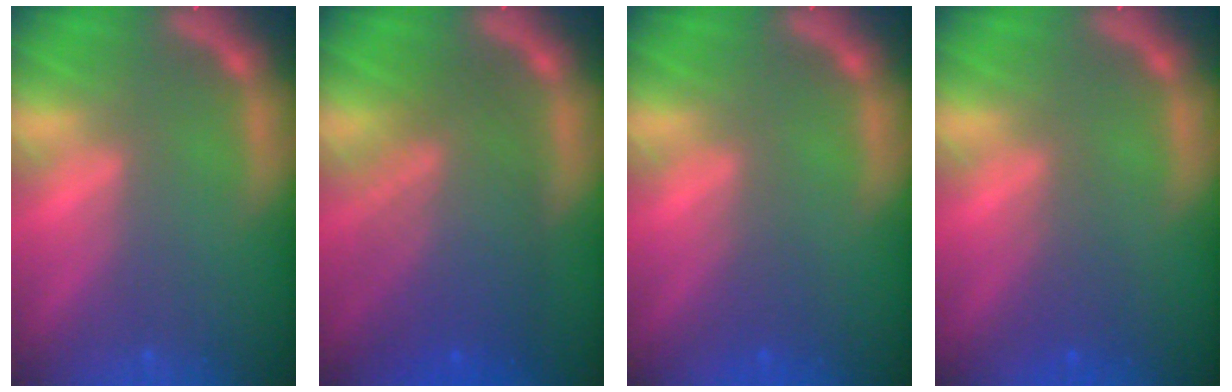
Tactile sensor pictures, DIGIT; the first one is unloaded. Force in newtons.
{"total": 8.5}
{"total": 1.5}
{"total": 2.0}